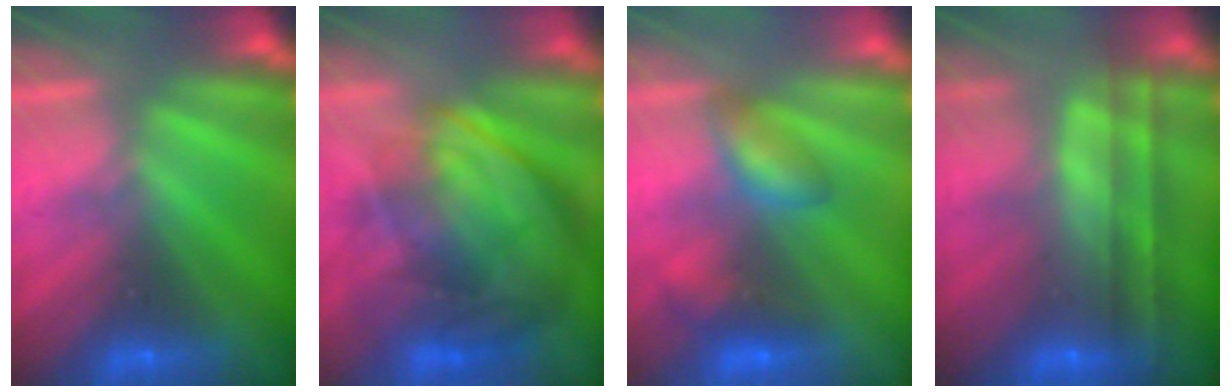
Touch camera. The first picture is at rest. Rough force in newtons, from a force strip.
{"total": 10.8}
{"total": 2.9}
{"total": 6.3}